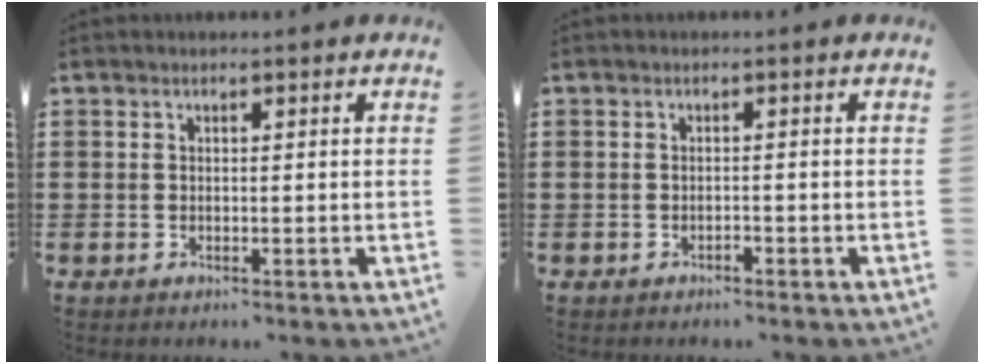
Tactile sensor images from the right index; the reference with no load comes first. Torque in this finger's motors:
{"motor_torque": [-0.14, 0.12, 0.02, 0.01]}